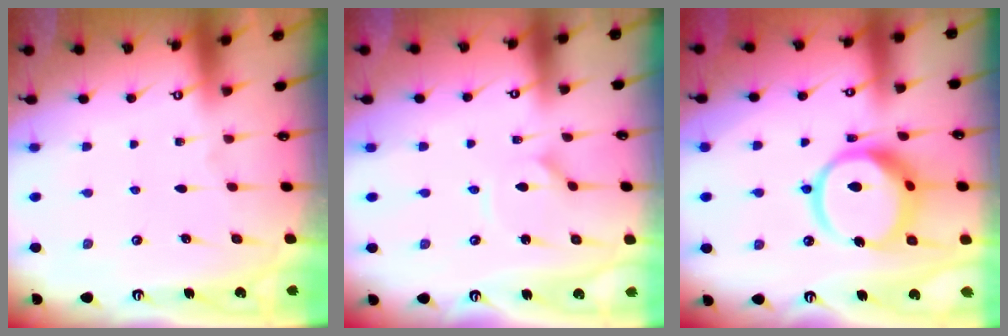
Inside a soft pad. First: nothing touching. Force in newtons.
{"total": 1.5, "press": 1.4, "slide": 0.3}
{"total": 16.2, "press": 16.1, "slide": 1.8}